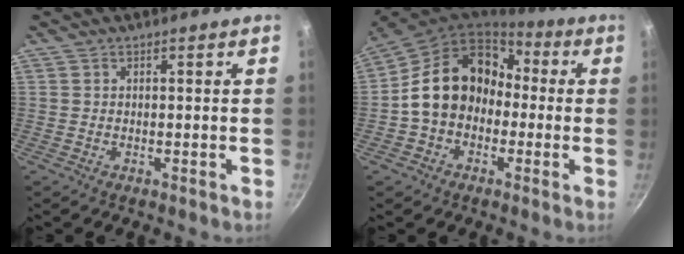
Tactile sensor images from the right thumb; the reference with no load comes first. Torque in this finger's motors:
{"motor_torque": [-0.75, 2.11, 1.32, -0.61, 0.59]}